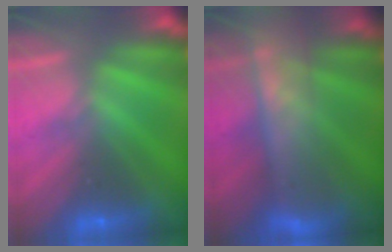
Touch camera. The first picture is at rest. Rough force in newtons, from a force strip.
{"total": 7.8}